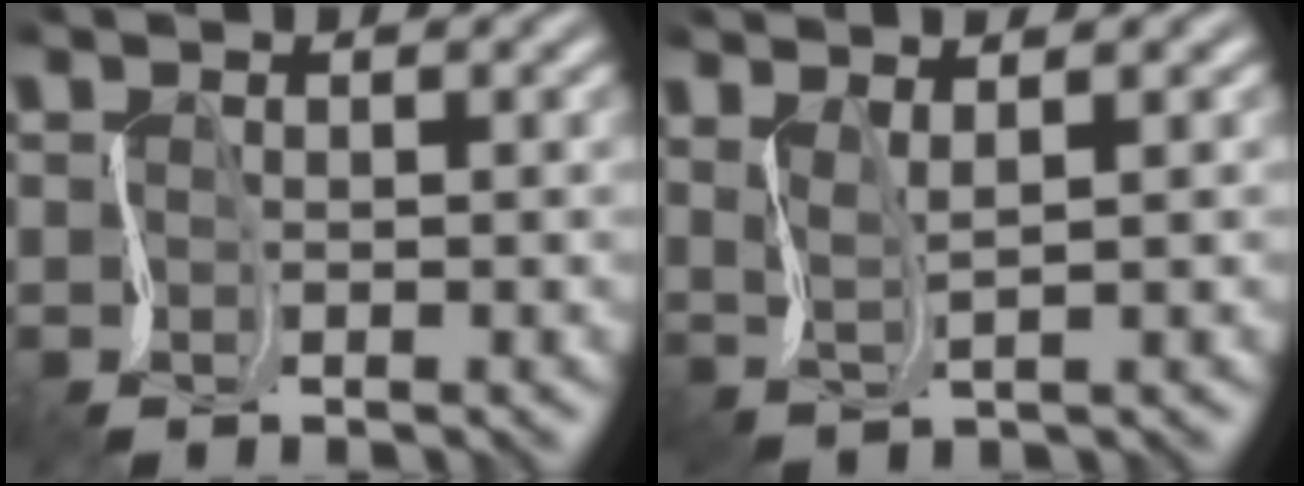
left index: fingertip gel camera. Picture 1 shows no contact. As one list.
[{"total": 2.1, "force": [1.4, 0.2, 1.5], "torque": [-0.033, 0.002, 0.023]}]